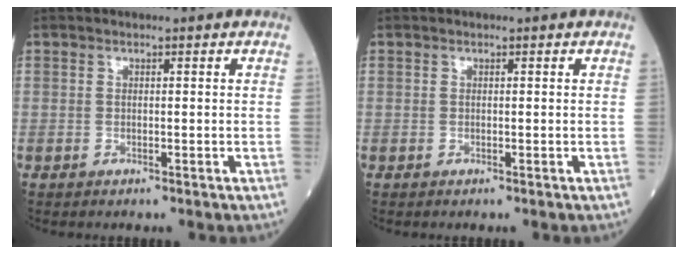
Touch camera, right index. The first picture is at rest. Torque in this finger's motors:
{"motor_torque": [0.00, 0.00, 0.00, 0.00]}